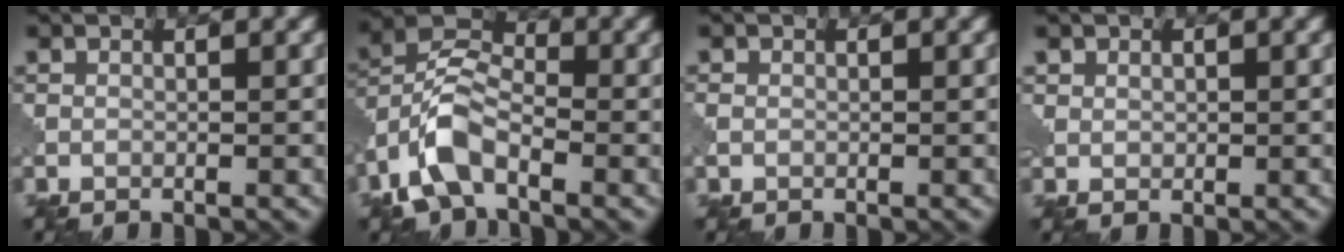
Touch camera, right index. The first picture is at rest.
{"total": 6.1, "force": [-3.2, 3.0, 4.3], "torque": [-0.086, 0.012, -0.075]}
{"total": 1.0, "force": [0.0, 0.9, 0.4], "torque": [-0.010, 0.000, 0.000]}
{"total": 1.2, "force": [0.5, 1.1, 0.3], "torque": [-0.004, -0.004, 0.012]}